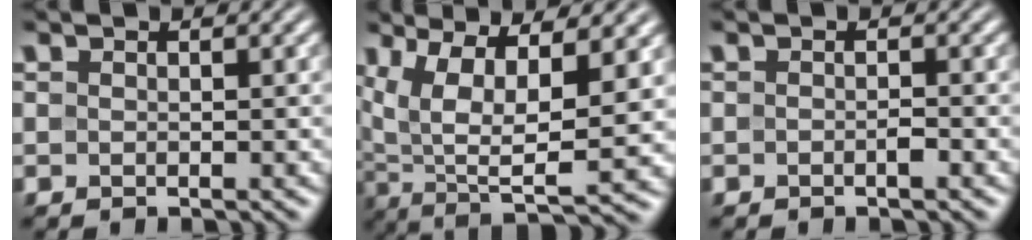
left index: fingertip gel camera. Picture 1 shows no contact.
{"total": 11.3, "force": [3.4, 4.5, 9.9], "torque": [-0.182, -0.007, 0.075]}
{"total": 0.8, "force": [-0.4, 0.2, 0.6], "torque": [-0.011, 0.002, -0.007]}